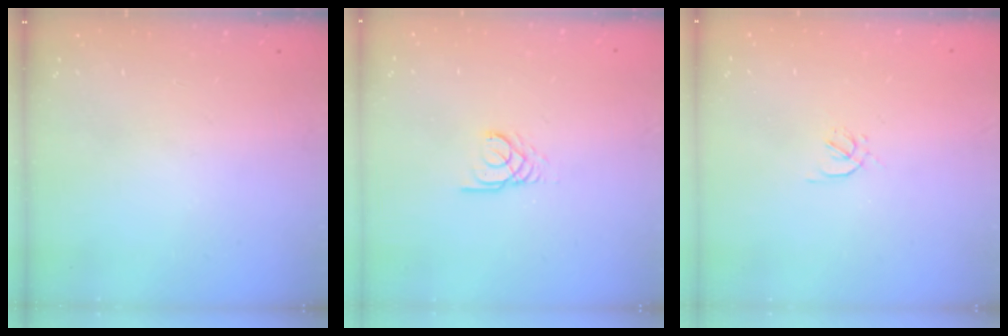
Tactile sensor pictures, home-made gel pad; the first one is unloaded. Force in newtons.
{"total": 2.7, "press": 2.7, "slide": 0.1}
{"total": 1.6, "press": 1.6, "slide": 0.4}